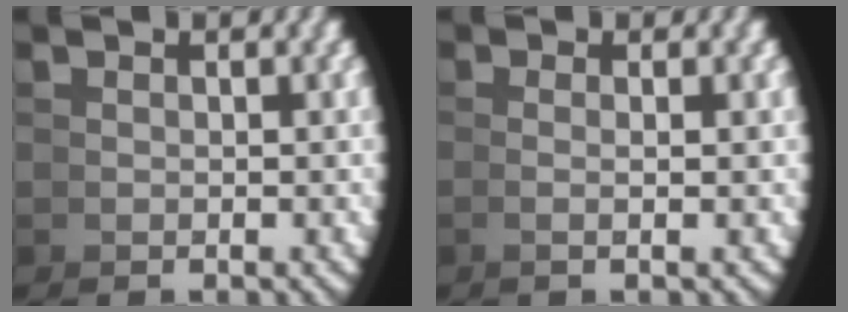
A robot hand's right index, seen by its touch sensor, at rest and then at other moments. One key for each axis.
{"total": 1.6, "fx": 0.0, "fy": -1.1, "fz": 1.1, "tx": -0.024, "ty": 0.002, "tz": 0.001}